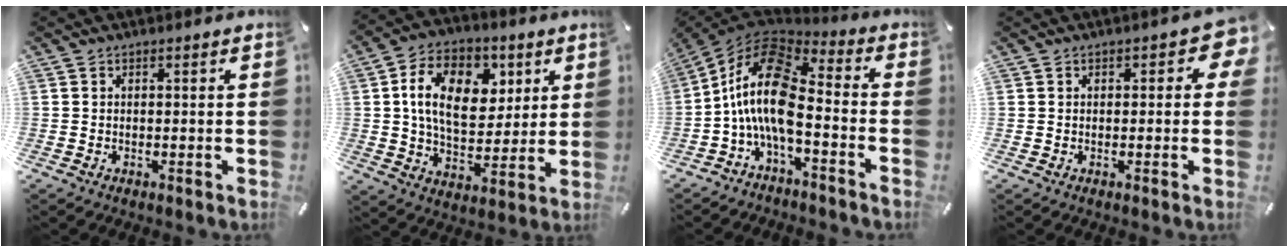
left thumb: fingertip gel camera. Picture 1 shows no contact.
{"total": 16.2, "force": [4.7, 11.3, 10.7], "torque": [-0.170, 0.003, 0.084]}
{"total": 16.9, "force": [-3.2, 8.6, 14.2], "torque": [-0.304, 0.008, -0.057]}
{"total": 4.0, "force": [1.2, 2.4, 3.0], "torque": [-0.026, 0.000, 0.015]}